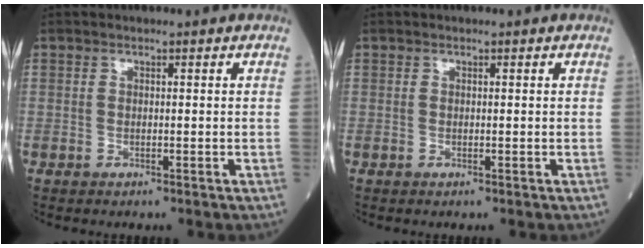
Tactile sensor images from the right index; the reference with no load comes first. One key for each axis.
{"total": 0.0}